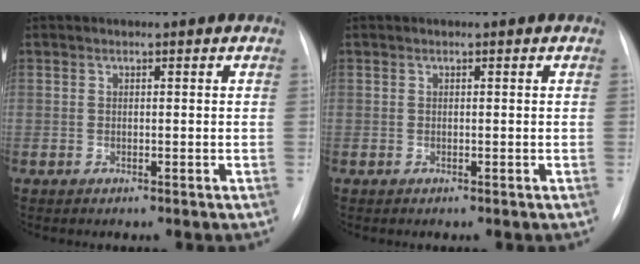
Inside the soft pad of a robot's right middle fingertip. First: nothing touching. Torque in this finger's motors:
{"motor_torque": [-0.01, -0.01, 0.00, 0.00]}